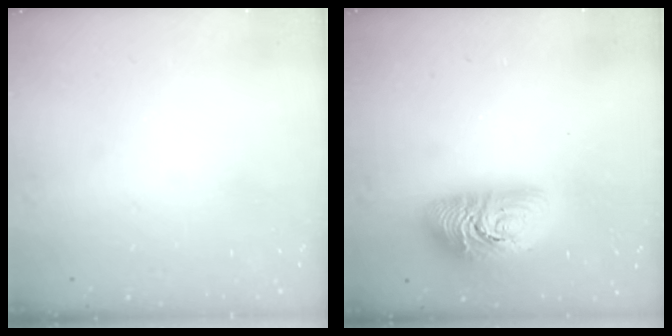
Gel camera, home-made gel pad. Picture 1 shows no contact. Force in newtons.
{"total": 14.6, "press": 14.6, "slide": 0.9}